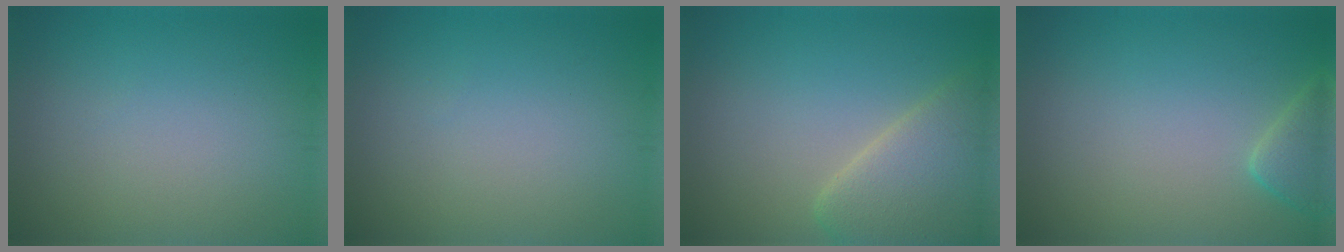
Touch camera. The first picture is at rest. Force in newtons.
{"total": 0.0}
{"total": 5.6, "press": 5.6, "slide": 0.5}
{"total": 2.4, "press": 2.4, "slide": 0.3}